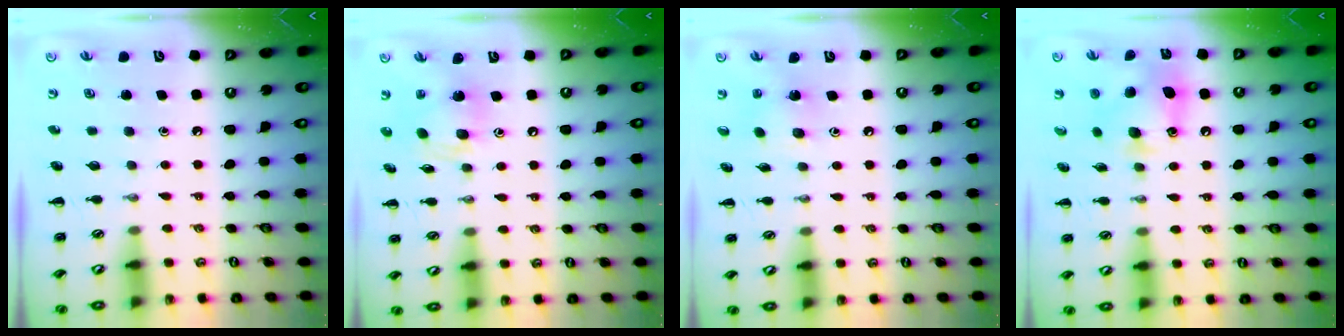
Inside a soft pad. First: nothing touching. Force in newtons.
{"total": 10.7, "press": 10.6, "slide": 1.3}
{"total": 2.9, "press": 2.8, "slide": 0.5}
{"total": 11.4, "press": 11.3, "slide": 1.7}